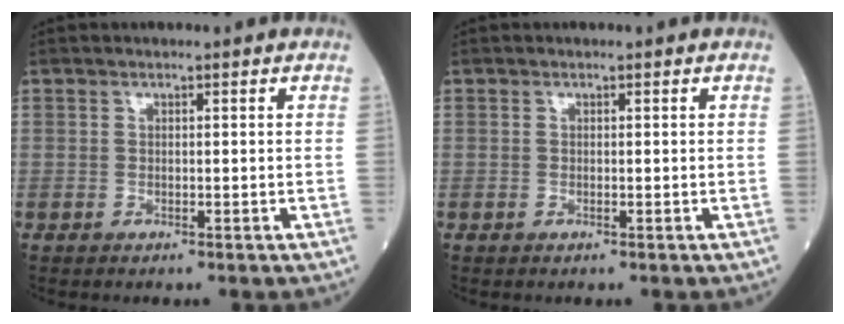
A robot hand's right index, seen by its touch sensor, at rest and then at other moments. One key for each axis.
{"total": 0.0}